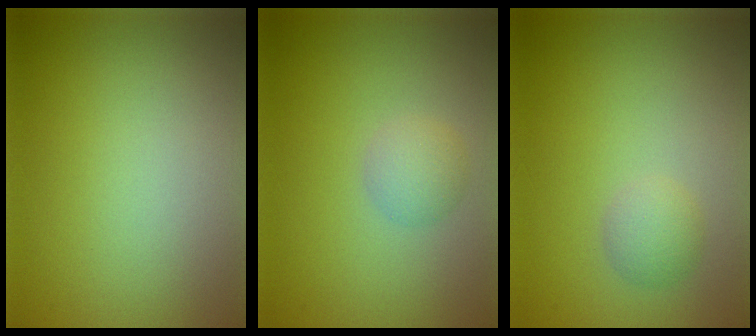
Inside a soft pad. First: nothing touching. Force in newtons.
{"total": 1.8, "press": 1.8, "slide": 0.1}
{"total": 1.6, "press": 1.6, "slide": 0.0}